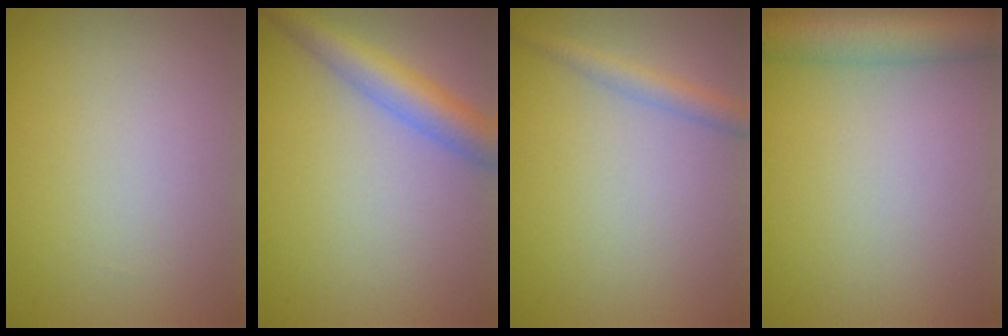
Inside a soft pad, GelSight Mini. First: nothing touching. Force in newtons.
{"total": 4.4, "press": 4.4, "slide": 0.1}
{"total": 2.0, "press": 2.0, "slide": 0.1}
{"total": 6.7, "press": 6.7, "slide": 0.4}